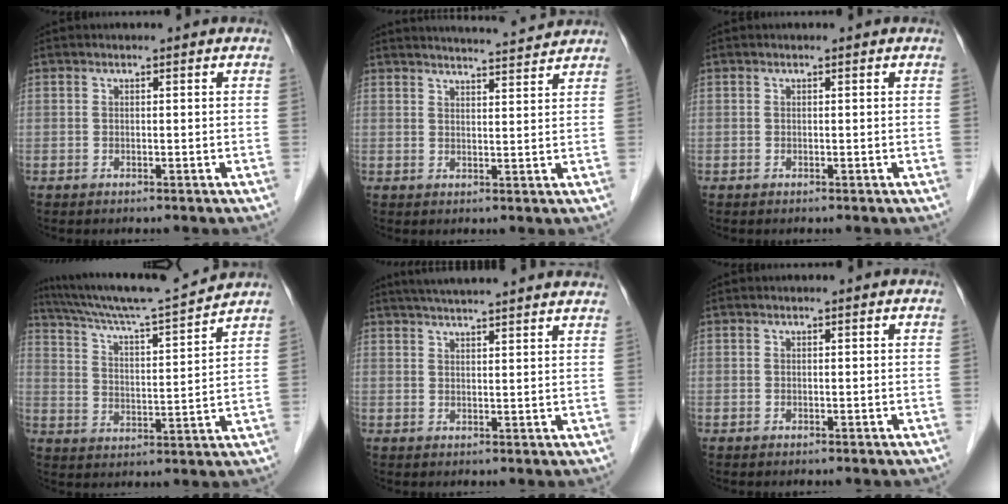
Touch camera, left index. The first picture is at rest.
{"total": 8.4, "force": [8.2, -0.3, 1.9], "torque": [-0.034, 0.011, 0.106]}
{"total": 0.0}
{"total": 14.8, "force": [13.8, -1.5, 4.9], "torque": [-0.098, -0.008, 0.221]}
{"total": 15.2, "force": [13.7, 0.6, 6.5], "torque": [-0.104, 0.032, 0.178]}
{"total": 0.0}